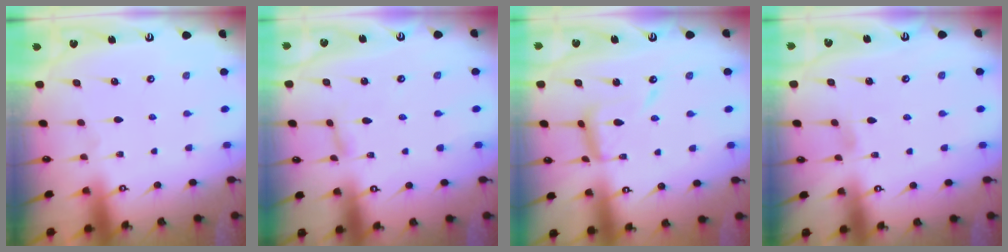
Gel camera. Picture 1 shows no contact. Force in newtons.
{"total": 2.3, "press": 2.3, "slide": 0.3}
{"total": 10.9, "press": 10.9, "slide": 1.0}
{"total": 3.9, "press": 3.9, "slide": 0.5}